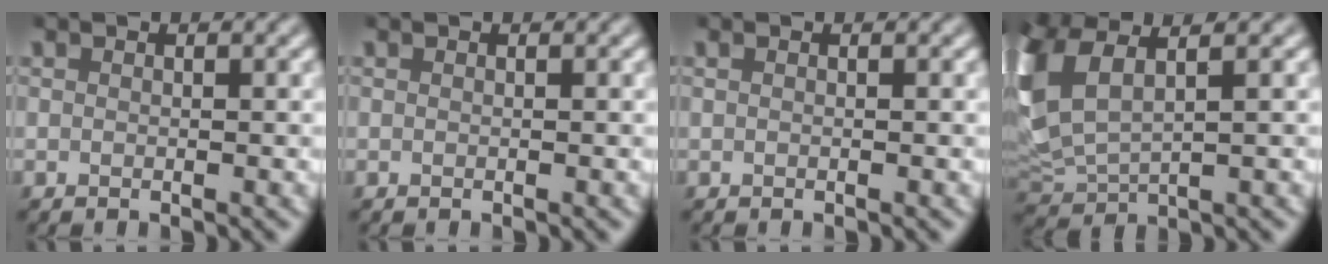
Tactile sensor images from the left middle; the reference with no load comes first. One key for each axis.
{"total": 0.0}
{"total": 0.6, "fx": 0.3, "fy": 0.2, "fz": 0.5, "tx": -0.009, "ty": 0.003, "tz": 0.002}
{"total": 8.1, "fx": 2.7, "fy": 3.8, "fz": 6.7, "tx": -0.188, "ty": 0.012, "tz": 0.055}